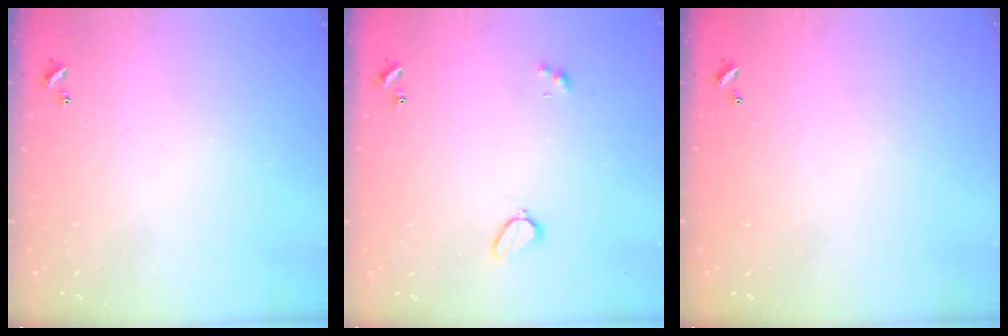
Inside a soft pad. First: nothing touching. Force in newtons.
{"total": 1.9, "press": 1.9, "slide": 0.6}
{"total": 2.9, "press": 2.9, "slide": 0.1}